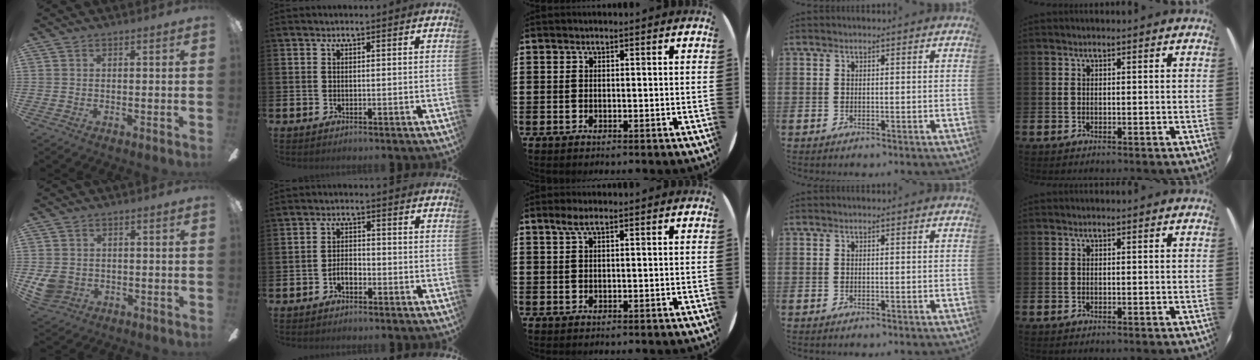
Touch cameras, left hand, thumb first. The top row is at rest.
{"thumb": {"total": 5.1, "force": [-0.7, 4.5, 2.4], "torque": [-0.055, 0.005, -0.013]}, "index": {"total": 2.1, "force": [-1.1, 1.2, 1.3], "torque": [-0.021, 0.004, -0.025]}, "middle": {"total": 1.8, "force": [0.9, 0.2, 1.5], "torque": [-0.031, 0.003, 0.016]}}